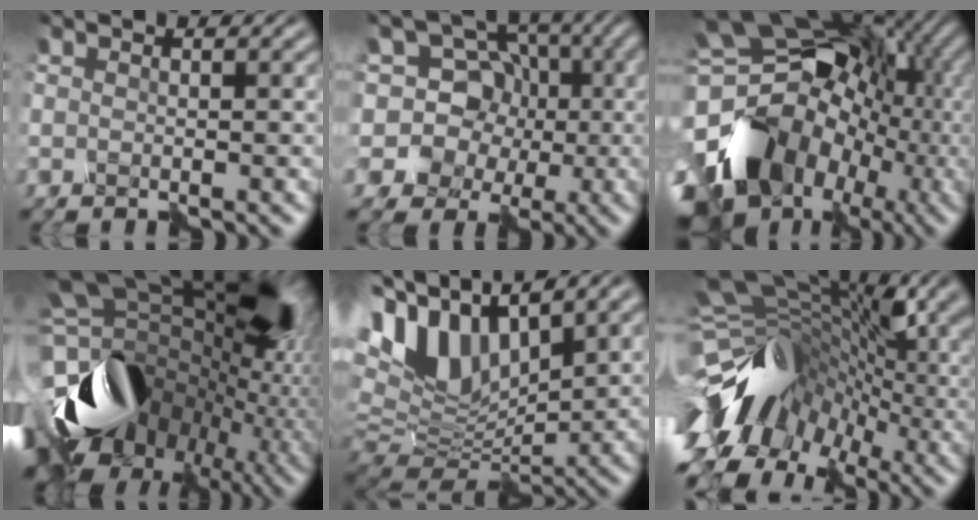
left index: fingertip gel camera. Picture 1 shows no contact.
{"total": 10.2, "force": [2.8, 9.3, 3.0], "torque": [-0.071, 0.062, 0.019]}
{"total": 17.9, "force": [-2.3, 14.9, 9.7], "torque": [-0.184, -0.002, -0.008]}
{"total": 16.1, "force": [-2.4, 11.4, 11.1], "torque": [-0.189, 0.002, -0.022]}
{"total": 9.2, "force": [5.7, 4.6, 5.6], "torque": [-0.140, 0.023, 0.110]}
{"total": 12.8, "force": [-1.7, 9.4, 8.5], "torque": [-0.142, 0.008, -0.015]}